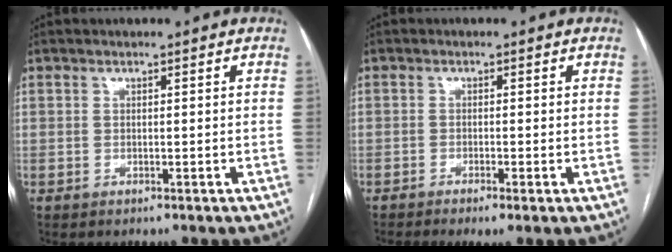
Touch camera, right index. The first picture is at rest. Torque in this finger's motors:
{"motor_torque": [0.53, -0.60, 0.09, 0.02]}